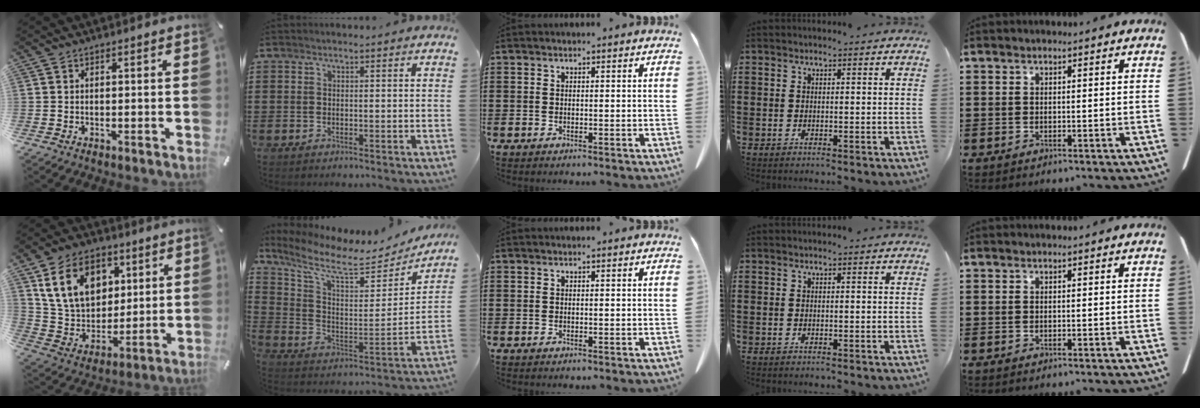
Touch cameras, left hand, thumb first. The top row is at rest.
{"thumb": {"total": 15.8, "force": [6.6, 11.9, 7.9], "torque": [-0.163, -0.011, 0.126]}, "index": {"total": 9.1, "force": [7.5, 2.1, 4.8], "torque": [-0.129, -0.047, 0.124]}}